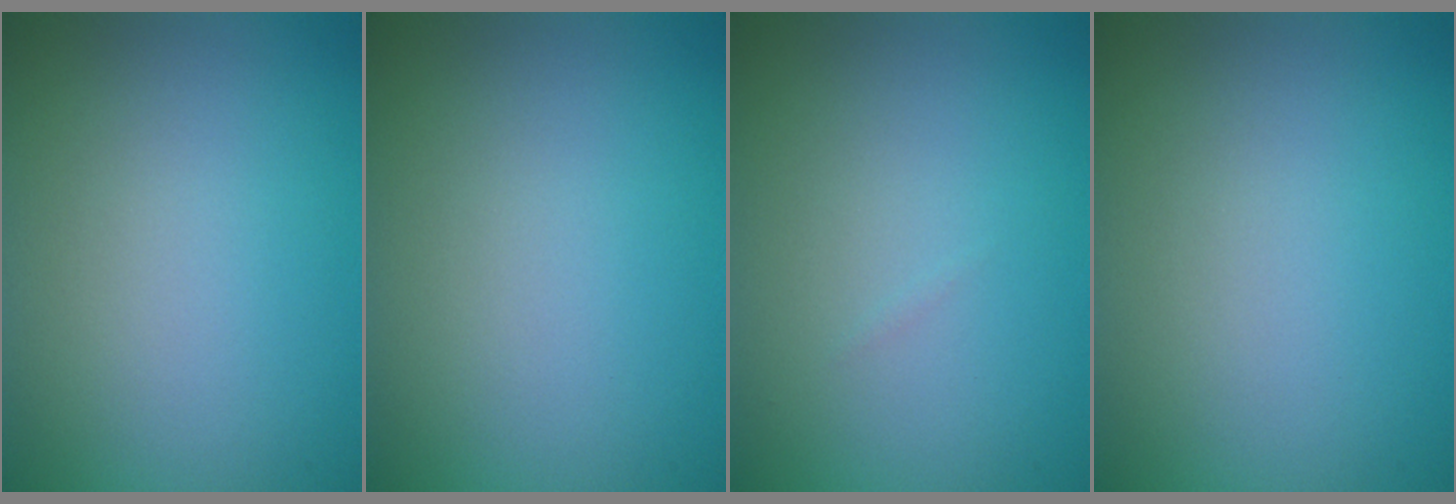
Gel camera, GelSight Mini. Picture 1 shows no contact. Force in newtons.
{"total": 0.0}
{"total": 0.0}
{"total": 0.0}